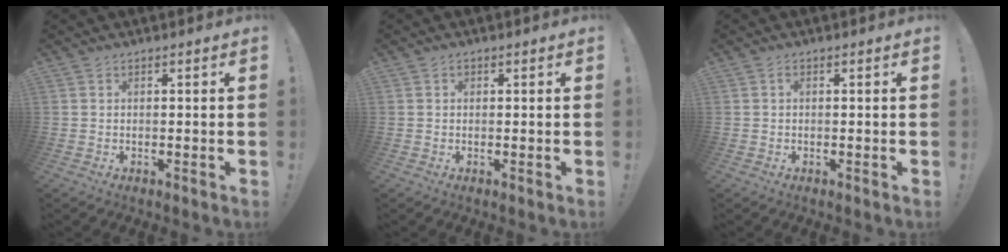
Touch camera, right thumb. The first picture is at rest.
{"total": 0.5, "force": [0.1, 0.5, 0.1], "torque": [0.005, -0.001, 0.000]}
{"total": 0.7, "force": [-0.1, 0.4, 0.6], "torque": [-0.014, 0.003, -0.002]}